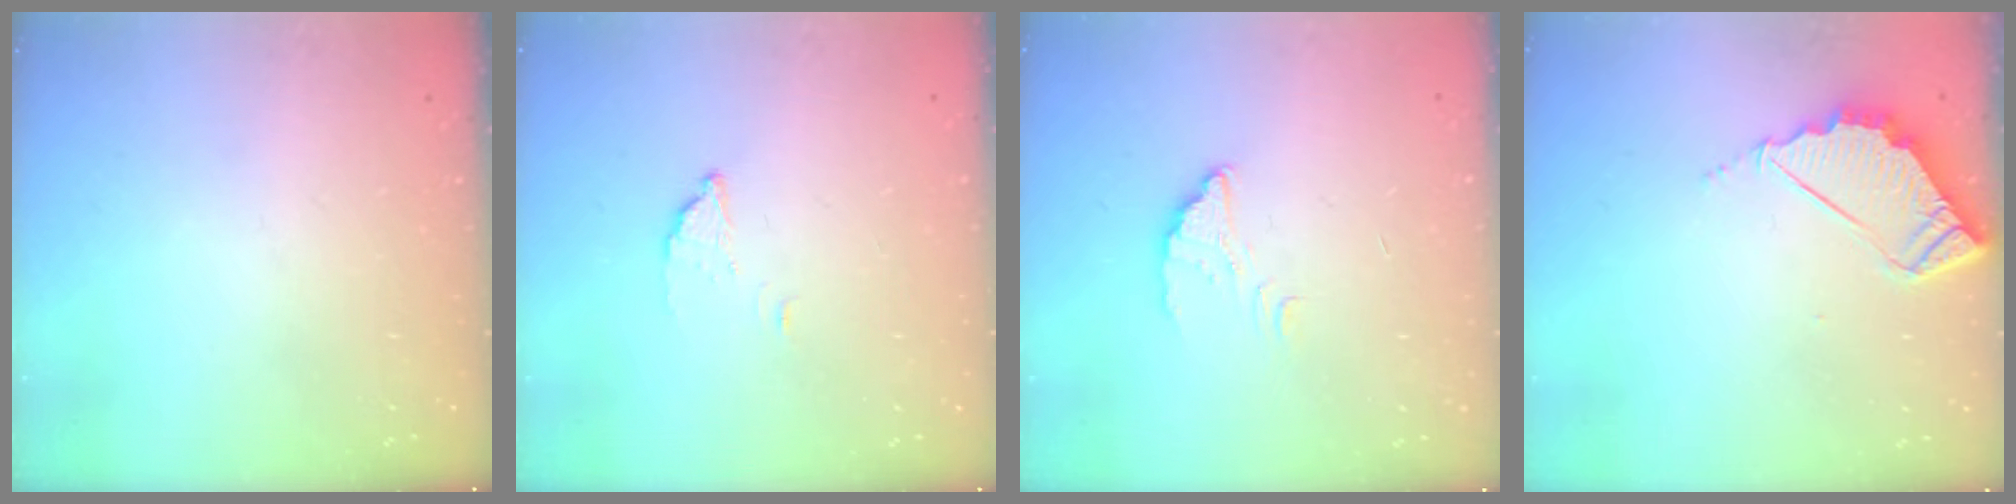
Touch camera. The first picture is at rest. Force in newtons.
{"total": 2.3, "press": 2.3, "slide": 0.1}
{"total": 2.7, "press": 2.7, "slide": 0.1}
{"total": 6.0, "press": 6.0, "slide": 0.3}